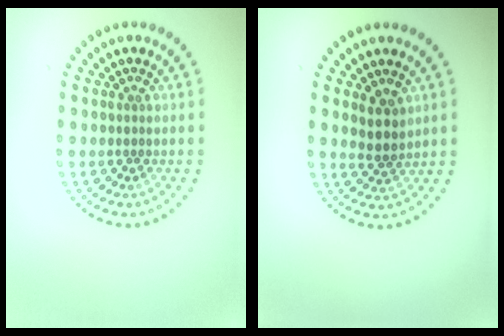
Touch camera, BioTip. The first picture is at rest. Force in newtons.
{"total": 2.2, "press": 1.9, "slide": 1.1}